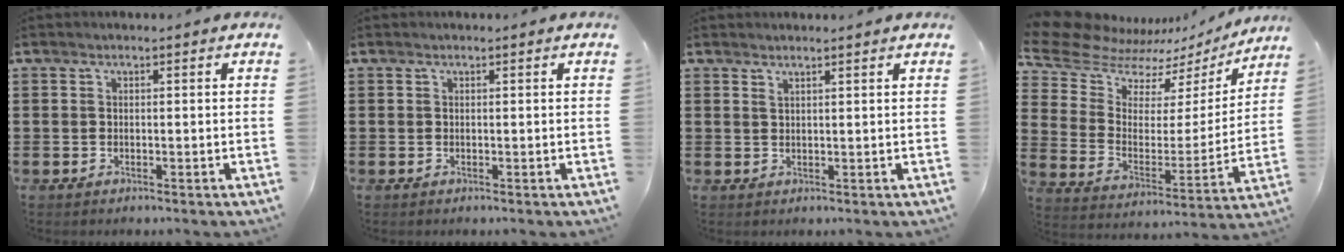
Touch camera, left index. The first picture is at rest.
{"total": 0.0}
{"total": 1.6, "force": [1.4, 0.1, 0.6], "torque": [-0.015, 0.001, 0.027]}
{"total": 9.7, "force": [8.0, 4.5, 3.3], "torque": [-0.107, -0.044, 0.143]}